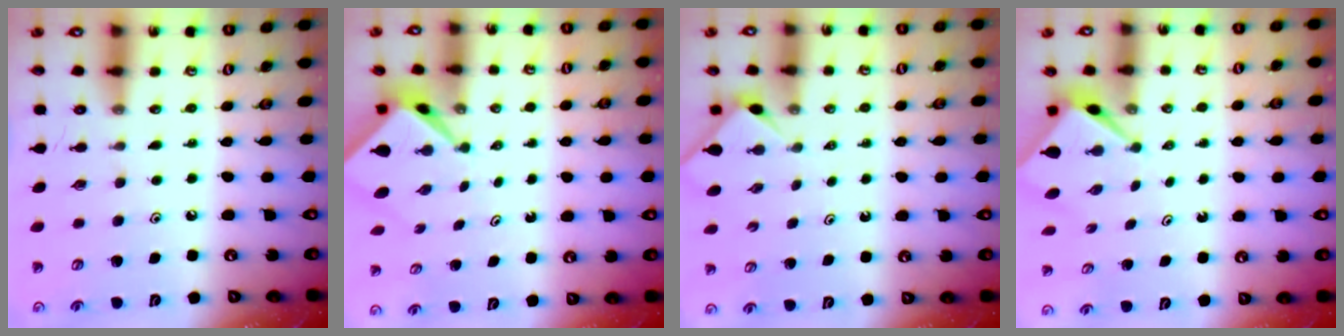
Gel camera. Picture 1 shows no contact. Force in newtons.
{"total": 2.4, "press": 2.4, "slide": 0.2}
{"total": 2.5, "press": 2.5, "slide": 0.4}
{"total": 2.7, "press": 2.7, "slide": 0.1}